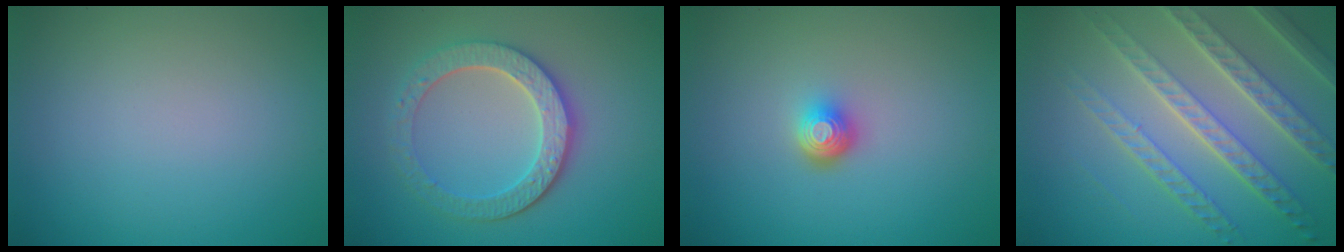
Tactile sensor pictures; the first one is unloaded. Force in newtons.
{"total": 4.5, "press": 4.0, "slide": 2.1}
{"total": 2.2, "press": 1.4, "slide": 1.6}
{"total": 7.7, "press": 5.4, "slide": 5.5}